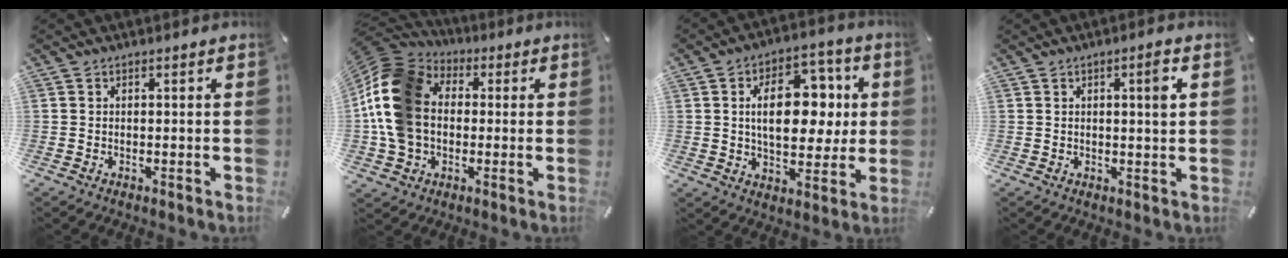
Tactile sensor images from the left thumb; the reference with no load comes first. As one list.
[{"total": 17.4, "force": [0.1, 14.1, 10.2], "torque": [-0.237, 0.018, -0.001]}, {"total": 16.1, "force": [2.9, 10.3, 12.0], "torque": [-0.164, 0.003, 0.048]}, {"total": 3.8, "force": [1.1, 0.6, 3.6], "torque": [-0.048, -0.007, 0.009]}]